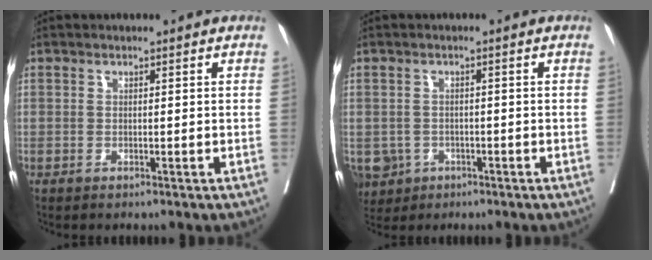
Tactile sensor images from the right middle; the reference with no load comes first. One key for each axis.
{"total": 4.9, "fx": -2.3, "fy": 4.3, "fz": 1.1, "tx": -0.023, "ty": 0.002, "tz": -0.031}